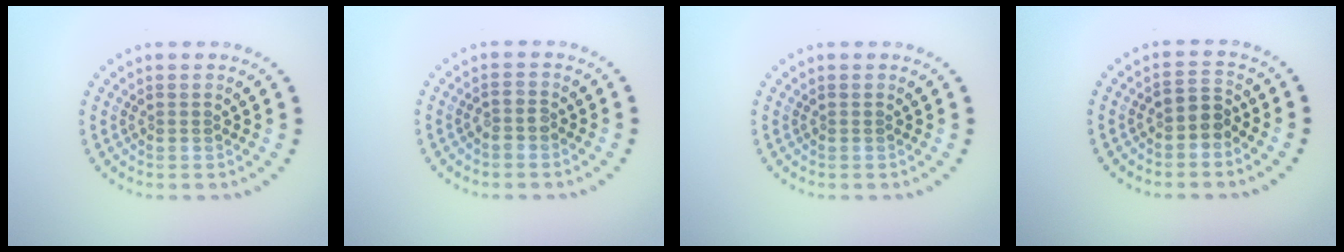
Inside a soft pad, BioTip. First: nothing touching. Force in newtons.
{"total": 1.1, "press": 0.9, "slide": 0.6}
{"total": 0.0}
{"total": 1.9, "press": 1.7, "slide": 1.0}